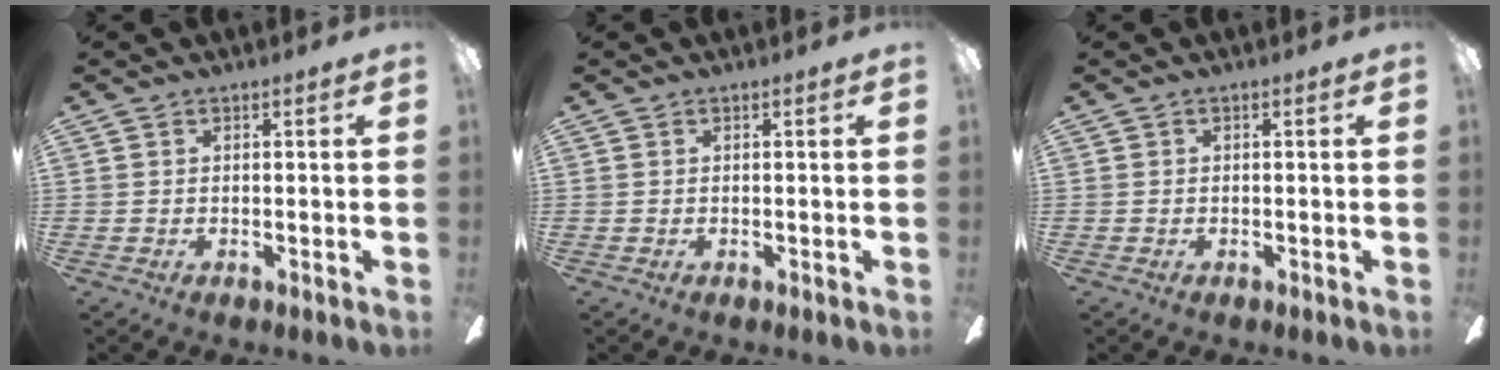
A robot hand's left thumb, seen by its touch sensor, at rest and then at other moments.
{"total": 0.0}
{"total": 0.0}